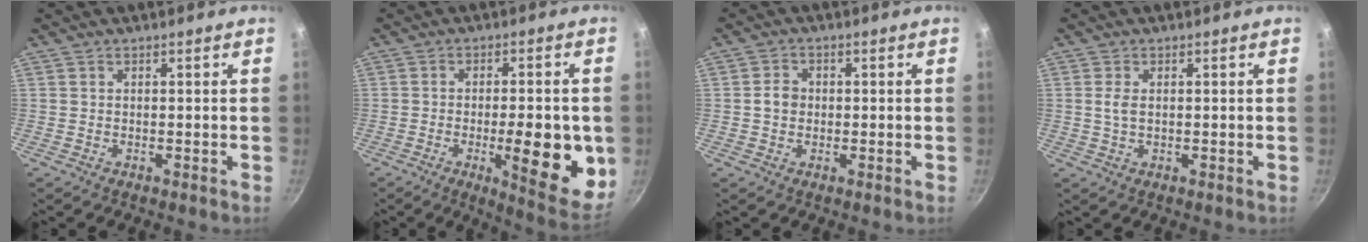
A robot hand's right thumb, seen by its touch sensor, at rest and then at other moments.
{"total": 15.4, "force": [-2.8, 4.8, 14.3], "torque": [-0.169, -0.010, -0.037]}
{"total": 3.2, "force": [-0.1, 2.7, 1.7], "torque": [-0.016, 0.009, -0.005]}
{"total": 2.4, "force": [0.3, 1.4, 2.0], "torque": [-0.037, -0.001, 0.006]}